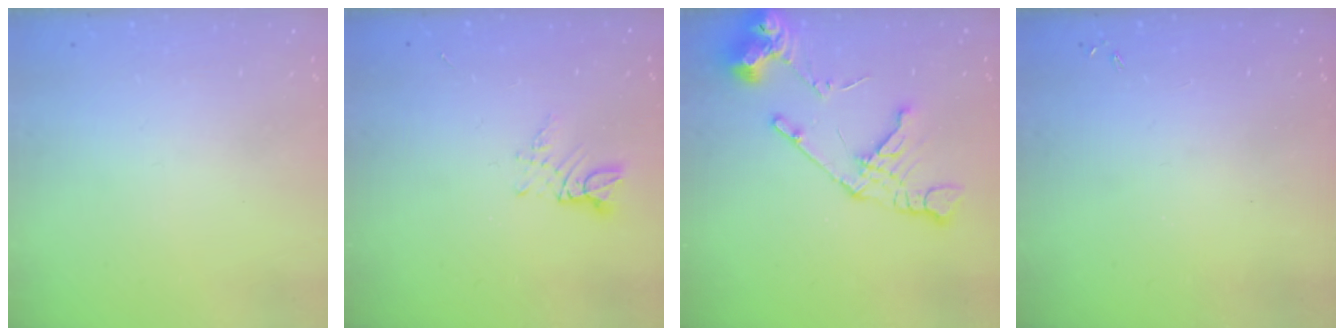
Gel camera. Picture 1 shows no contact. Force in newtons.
{"total": 2.7, "press": 2.7, "slide": 0.3}
{"total": 13.5, "press": 13.3, "slide": 1.8}
{"total": 0.0}